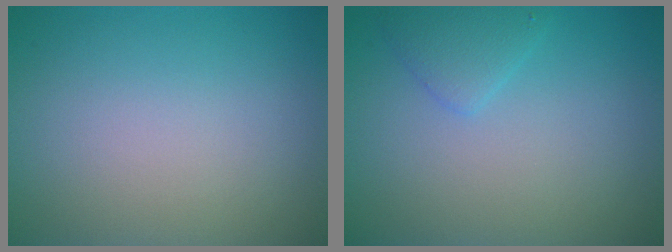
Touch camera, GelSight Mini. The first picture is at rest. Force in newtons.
{"total": 1.7, "press": 1.7, "slide": 0.1}